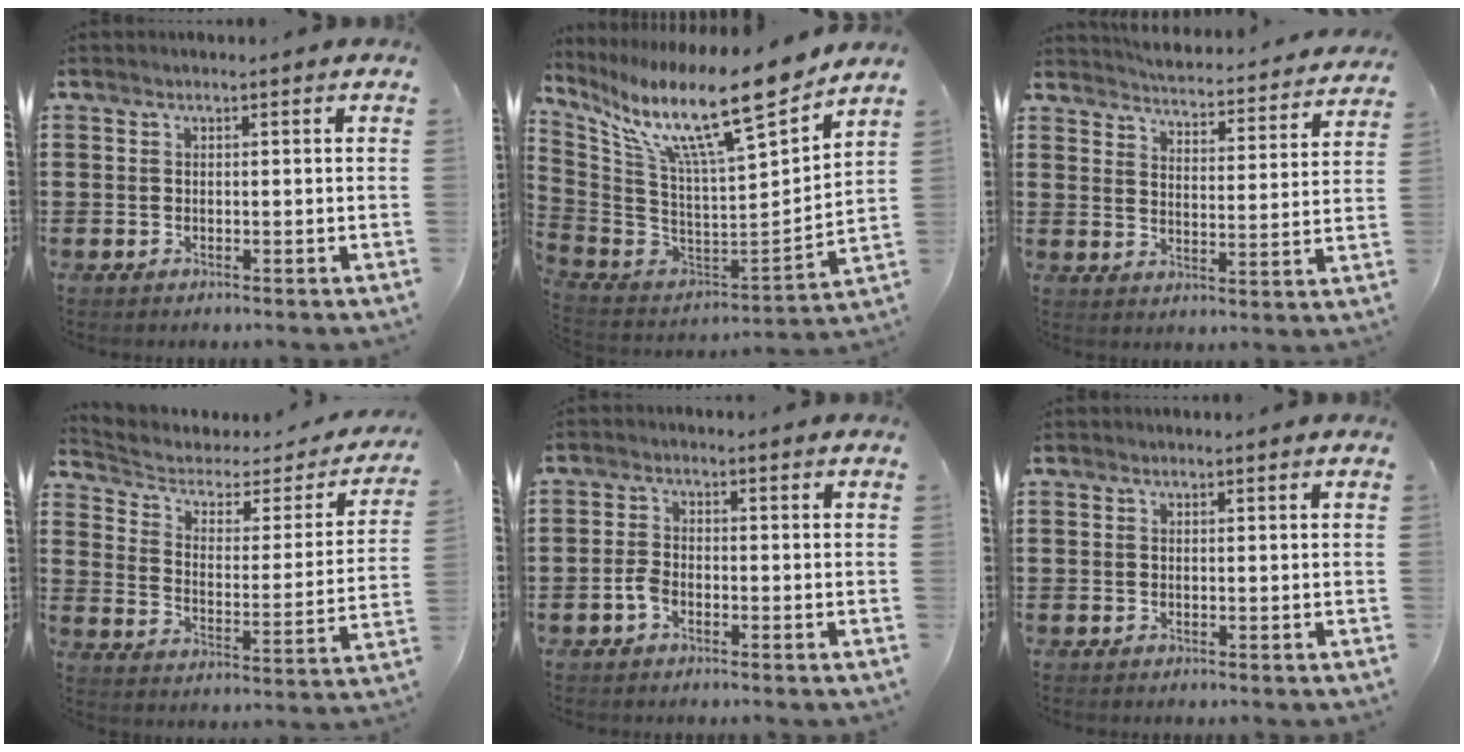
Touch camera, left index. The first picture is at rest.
{"total": 15.3, "force": [11.6, 1.2, 9.9], "torque": [-0.200, -0.084, 0.184]}
{"total": 3.7, "force": [3.6, -0.5, 0.3], "torque": [-0.028, -0.038, 0.055]}
{"total": 3.4, "force": [2.0, 2.2, 1.6], "torque": [-0.050, -0.012, 0.026]}
{"total": 2.3, "force": [-1.1, 1.2, 1.6], "torque": [-0.048, -0.002, -0.026]}
{"total": 0.0}